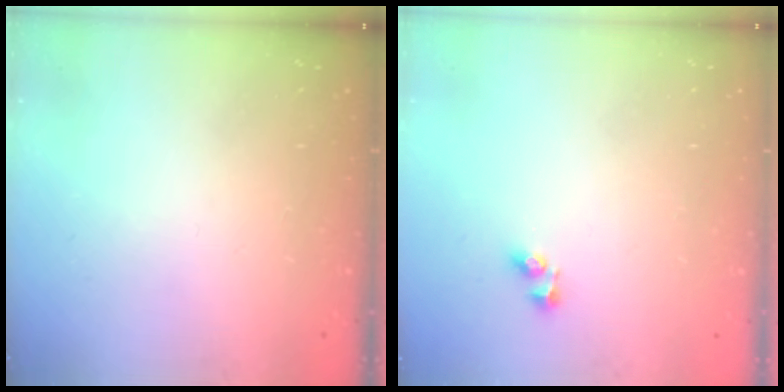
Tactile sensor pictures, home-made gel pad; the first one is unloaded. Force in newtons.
{"total": 4.5, "press": 4.5, "slide": 0.4}